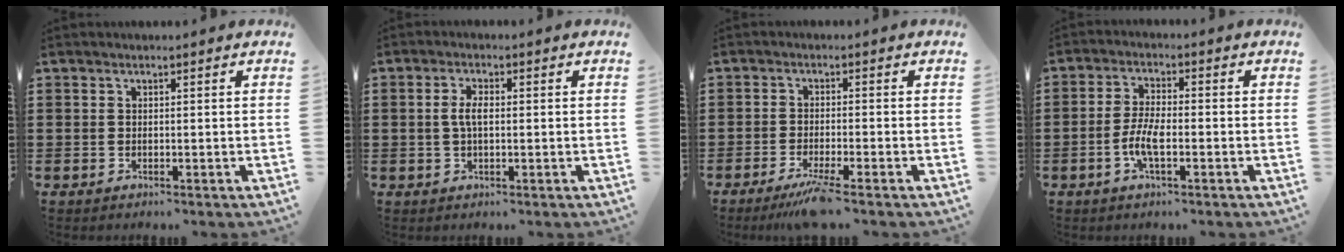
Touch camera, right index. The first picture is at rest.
{"total": 3.1, "force": [0.0, 1.1, 2.8], "torque": [-0.063, -0.001, -0.004]}
{"total": 3.8, "force": [-2.6, -0.2, 2.7], "torque": [-0.049, -0.011, -0.046]}
{"total": 5.2, "force": [-1.8, 1.5, 4.6], "torque": [-0.113, -0.009, -0.041]}